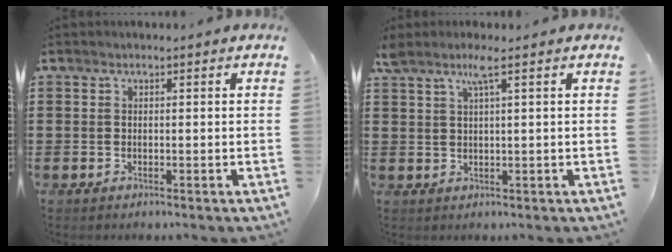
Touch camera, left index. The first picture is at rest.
{"total": 3.2, "force": [1.9, -0.2, 2.5], "torque": [-0.055, 0.000, 0.032]}